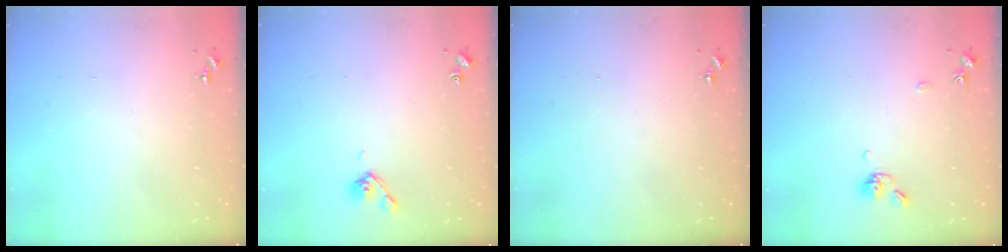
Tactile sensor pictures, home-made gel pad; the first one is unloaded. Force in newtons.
{"total": 5.3, "press": 5.1, "slide": 1.3}
{"total": 0.0}
{"total": 8.5, "press": 8.3, "slide": 2.0}